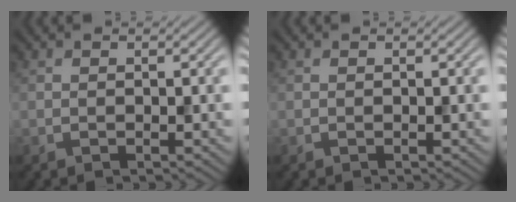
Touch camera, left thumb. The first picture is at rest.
{"total": 0.0}